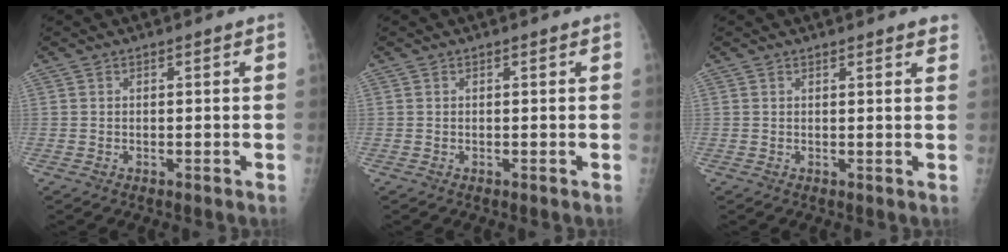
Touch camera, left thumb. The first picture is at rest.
{"total": 0.0}
{"total": 2.5, "force": [2.2, 0.5, 1.0], "torque": [-0.003, -0.003, 0.020]}